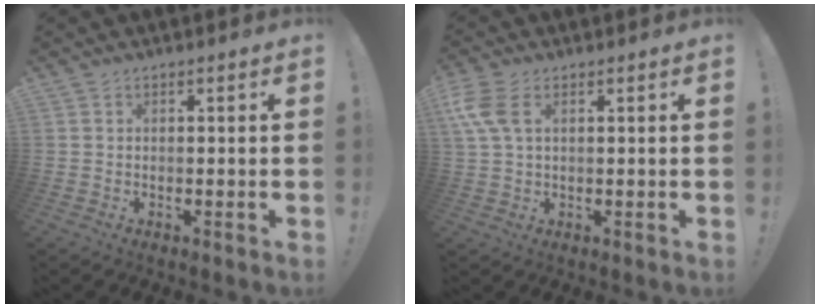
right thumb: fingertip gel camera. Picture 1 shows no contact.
{"total": 7.6, "force": [2.5, 4.1, 5.9], "torque": [-0.139, 0.004, 0.050]}